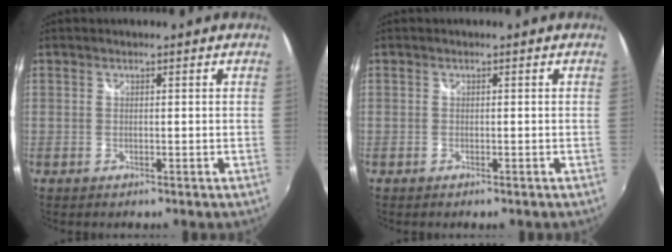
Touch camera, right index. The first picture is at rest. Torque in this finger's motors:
{"motor_torque": [0.15, -0.13, 0.07, 0.01]}